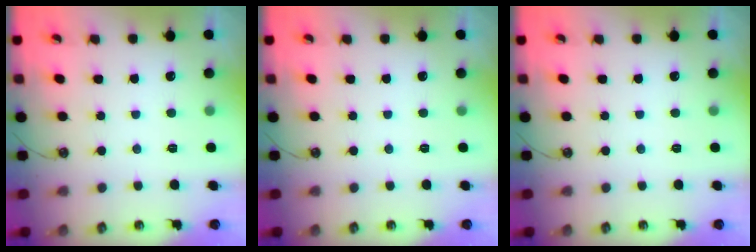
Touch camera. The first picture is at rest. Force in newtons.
{"total": 0.0}
{"total": 0.0}